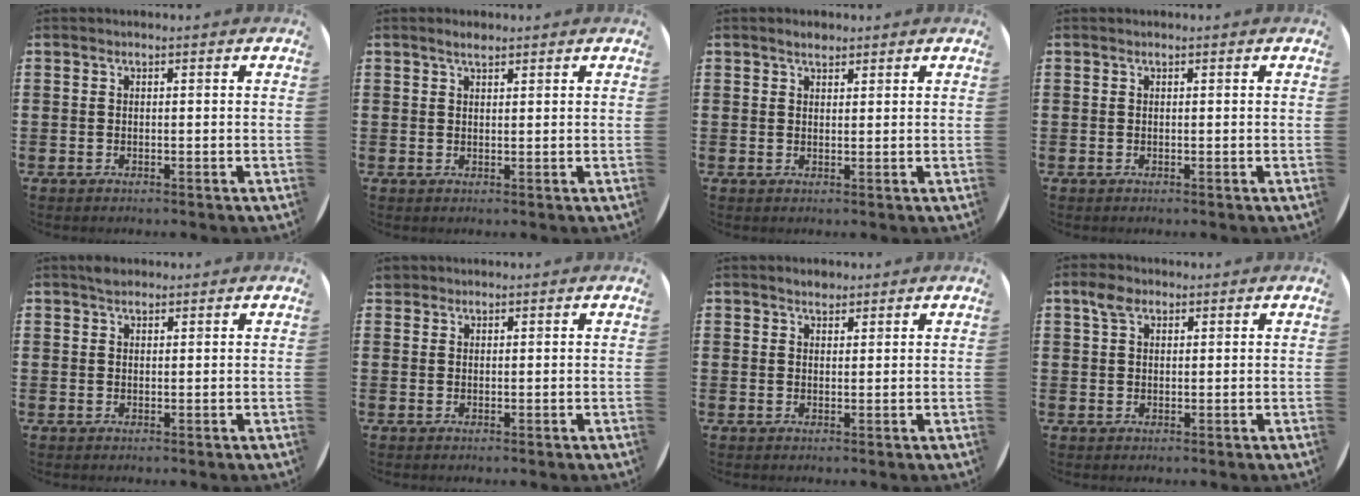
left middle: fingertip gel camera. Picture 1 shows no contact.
{"total": 1.7, "force": [1.5, 0.4, 0.7], "torque": [-0.006, 0.001, 0.024]}
{"total": 1.7, "force": [1.5, 0.6, 0.5], "torque": [-0.002, 0.001, 0.025]}
{"total": 0.0}
{"total": 1.5, "force": [1.3, 0.6, 0.3], "torque": [0.002, 0.002, 0.023]}
{"total": 1.1, "force": [1.0, 0.4, -0.1], "torque": [-0.001, 0.003, 0.020]}
{"total": 1.7, "force": [1.6, 0.6, 0.3], "torque": [0.002, 0.001, 0.028]}
{"total": 2.8, "force": [1.9, 1.6, 1.2], "torque": [-0.019, 0.004, 0.035]}